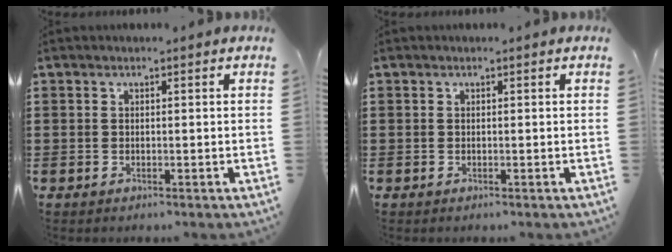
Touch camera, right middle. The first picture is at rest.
{"total": 0.0}